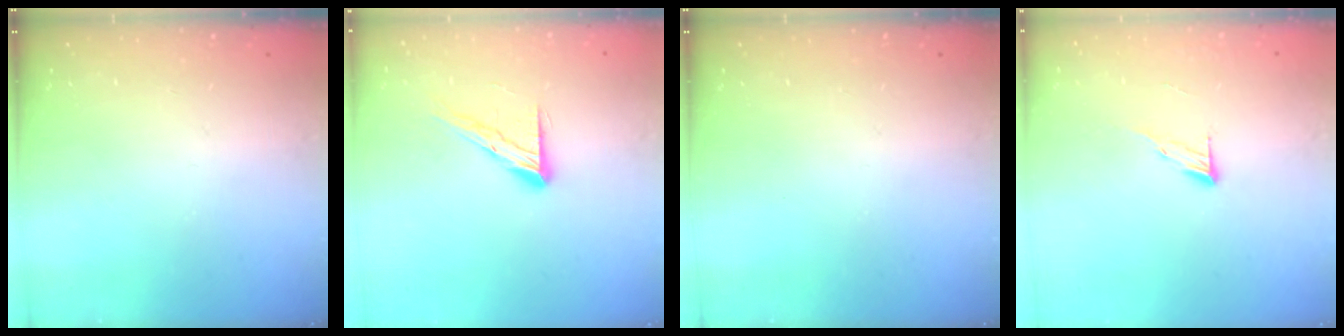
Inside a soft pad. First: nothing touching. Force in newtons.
{"total": 10.6, "press": 10.6, "slide": 0.8}
{"total": 0.0}
{"total": 5.9, "press": 5.9, "slide": 0.6}